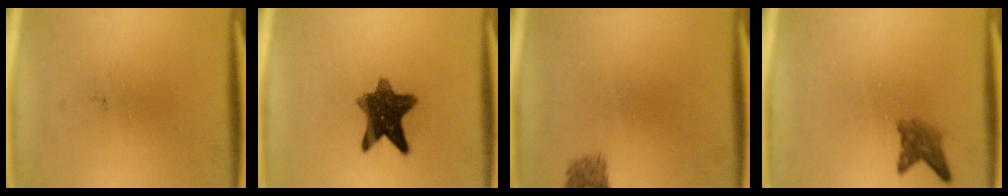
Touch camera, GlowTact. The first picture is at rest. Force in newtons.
{"total": 9.9}
{"total": 1.8}
{"total": 2.9}